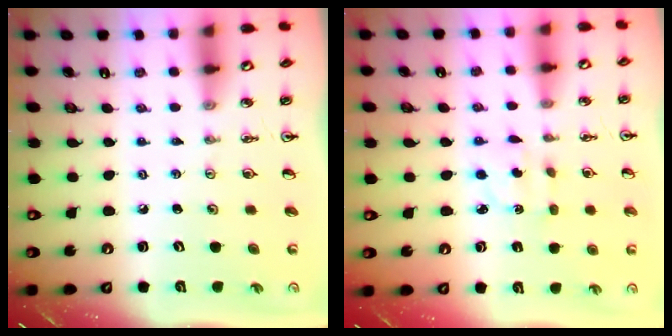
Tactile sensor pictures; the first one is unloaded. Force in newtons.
{"total": 2.5, "press": 2.4, "slide": 0.5}